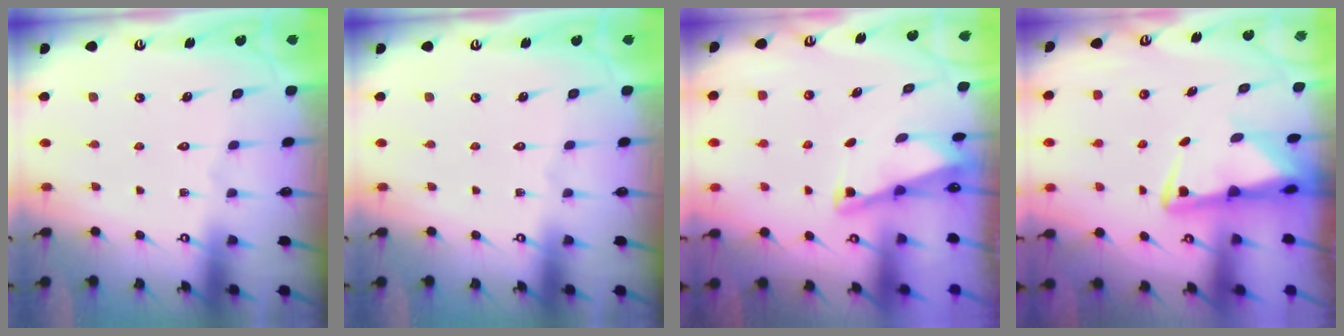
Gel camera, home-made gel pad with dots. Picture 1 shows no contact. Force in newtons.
{"total": 0.0}
{"total": 2.1, "press": 2.0, "slide": 0.3}
{"total": 3.9, "press": 3.8, "slide": 1.0}